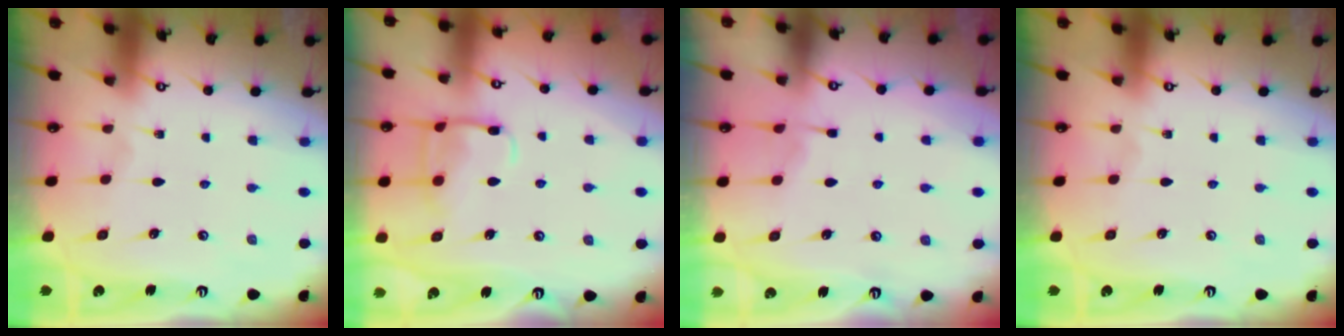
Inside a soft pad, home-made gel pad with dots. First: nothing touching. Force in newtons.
{"total": 12.2, "press": 12.2, "slide": 1.2}
{"total": 3.2, "press": 3.1, "slide": 0.4}
{"total": 0.0}